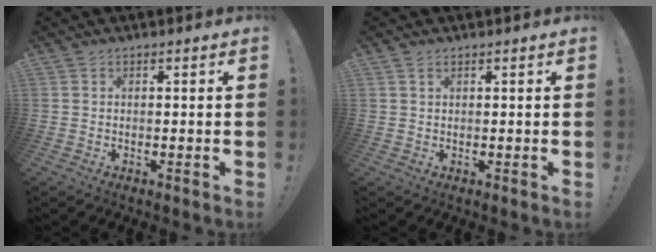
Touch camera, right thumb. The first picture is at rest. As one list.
[{"total": 1.2, "force": [0.8, 0.5, 0.6], "torque": [-0.008, -0.002, 0.014]}]